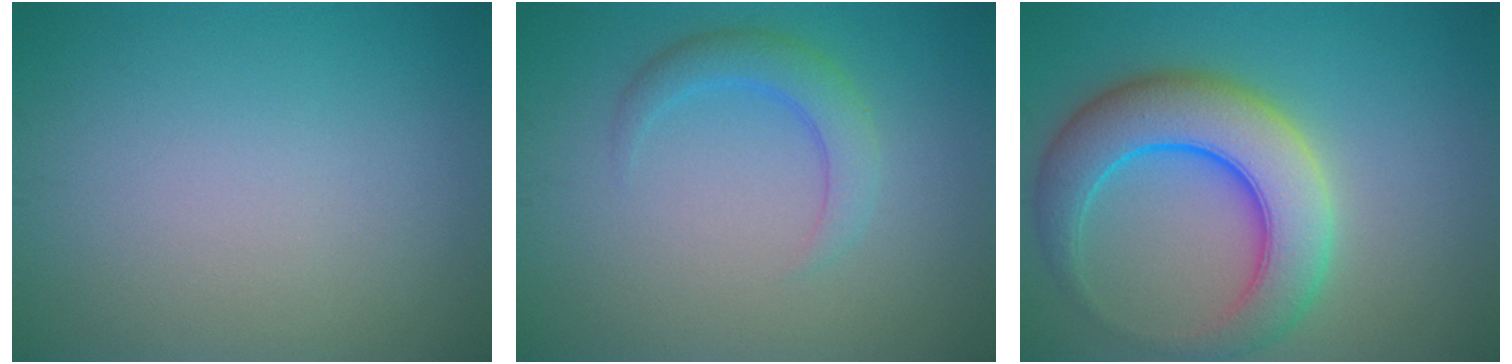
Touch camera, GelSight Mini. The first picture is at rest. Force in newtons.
{"total": 2.8, "press": 2.8, "slide": 0.2}
{"total": 8.4, "press": 8.4, "slide": 0.4}